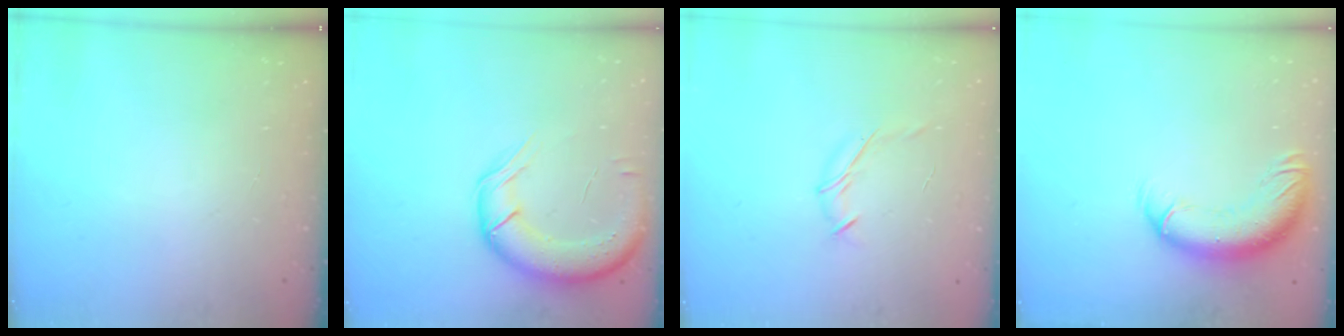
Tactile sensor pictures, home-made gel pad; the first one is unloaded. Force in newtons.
{"total": 14.4, "press": 14.0, "slide": 3.5}
{"total": 6.7, "press": 6.6, "slide": 1.2}
{"total": 13.0, "press": 12.6, "slide": 3.4}